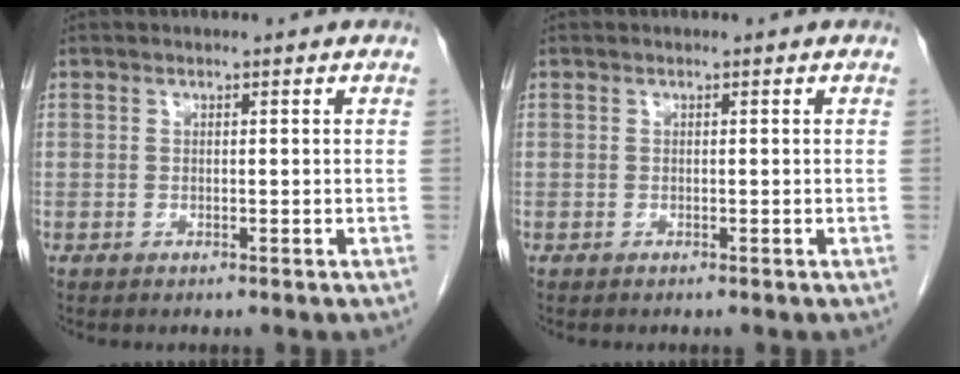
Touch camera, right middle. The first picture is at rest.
{"total": 0.0}